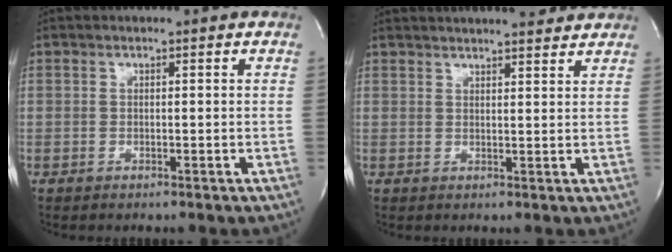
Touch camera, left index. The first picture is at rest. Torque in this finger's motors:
{"motor_torque": [1.10, -1.04, 0.51, 0.12]}